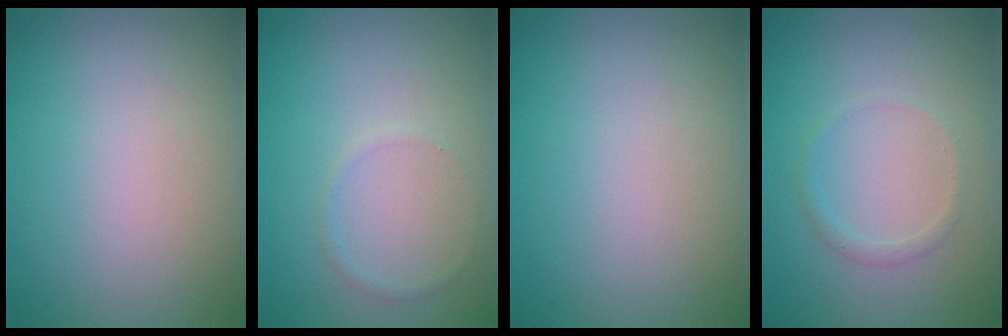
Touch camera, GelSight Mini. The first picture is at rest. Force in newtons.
{"total": 0.6, "press": 0.6, "slide": 0.1}
{"total": 0.0}
{"total": 1.0, "press": 1.0, "slide": 0.1}